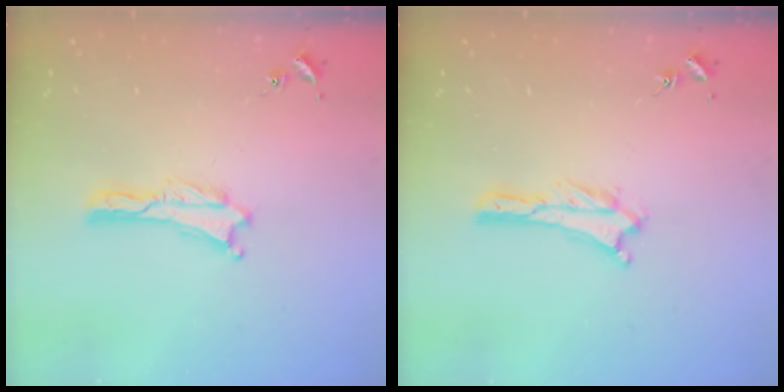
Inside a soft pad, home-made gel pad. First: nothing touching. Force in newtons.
{"total": 0.0}